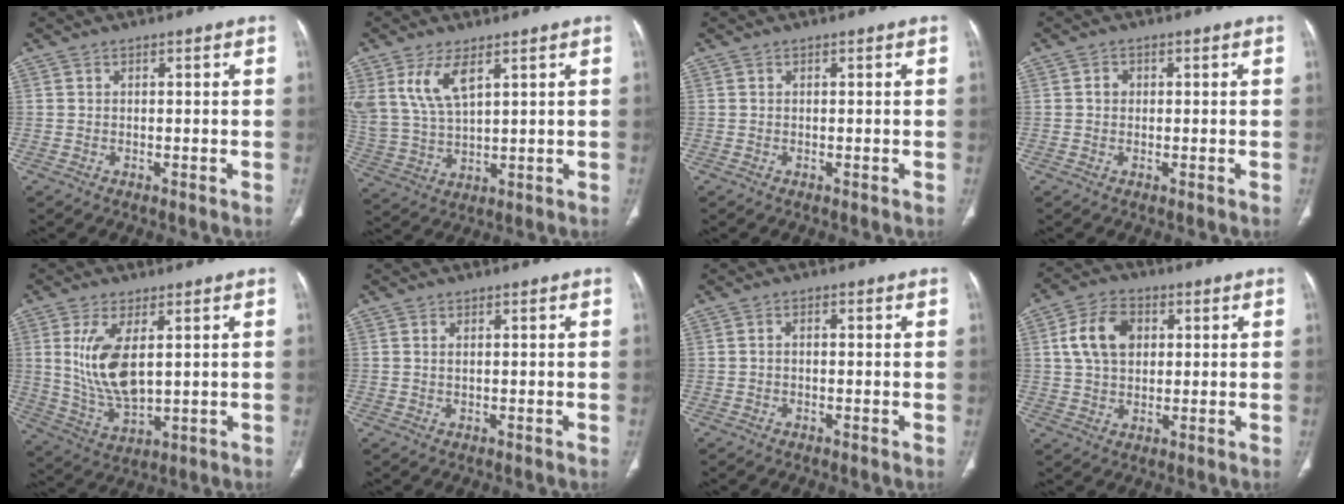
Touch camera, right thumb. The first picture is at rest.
{"total": 9.5, "force": [4.8, 4.1, 7.1], "torque": [-0.151, -0.015, 0.110]}
{"total": 0.0}
{"total": 1.5, "force": [0.1, 1.3, 0.7], "torque": [-0.006, 0.004, 0.001]}
{"total": 11.5, "force": [2.5, 5.2, 9.9], "torque": [-0.198, -0.021, 0.064]}
{"total": 0.7, "force": [0.3, 0.3, 0.6], "torque": [-0.013, 0.002, 0.008]}
{"total": 1.1, "force": [-0.1, 0.7, 0.9], "torque": [-0.013, 0.006, -0.004]}
{"total": 9.8, "force": [2.3, 6.9, 6.6], "torque": [-0.110, 0.007, 0.040]}